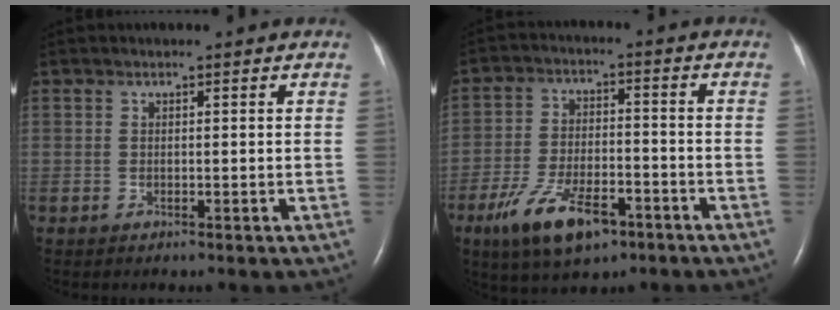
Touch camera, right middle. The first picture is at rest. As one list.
[{"total": 11.2, "force": [-6.5, 4.4, 8.0], "torque": [-0.158, -0.005, -0.109]}]